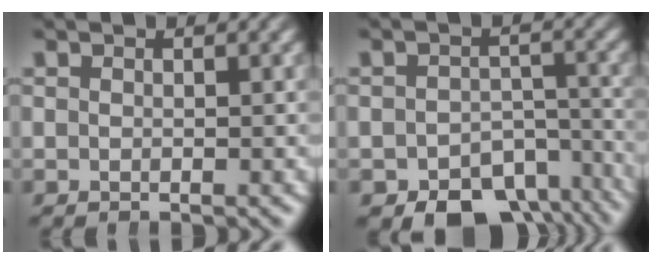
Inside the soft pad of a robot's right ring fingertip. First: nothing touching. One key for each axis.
{"total": 8.8, "fx": -6.7, "fy": 4.4, "fz": 3.5, "tx": -0.027, "ty": -0.027, "tz": -0.097}